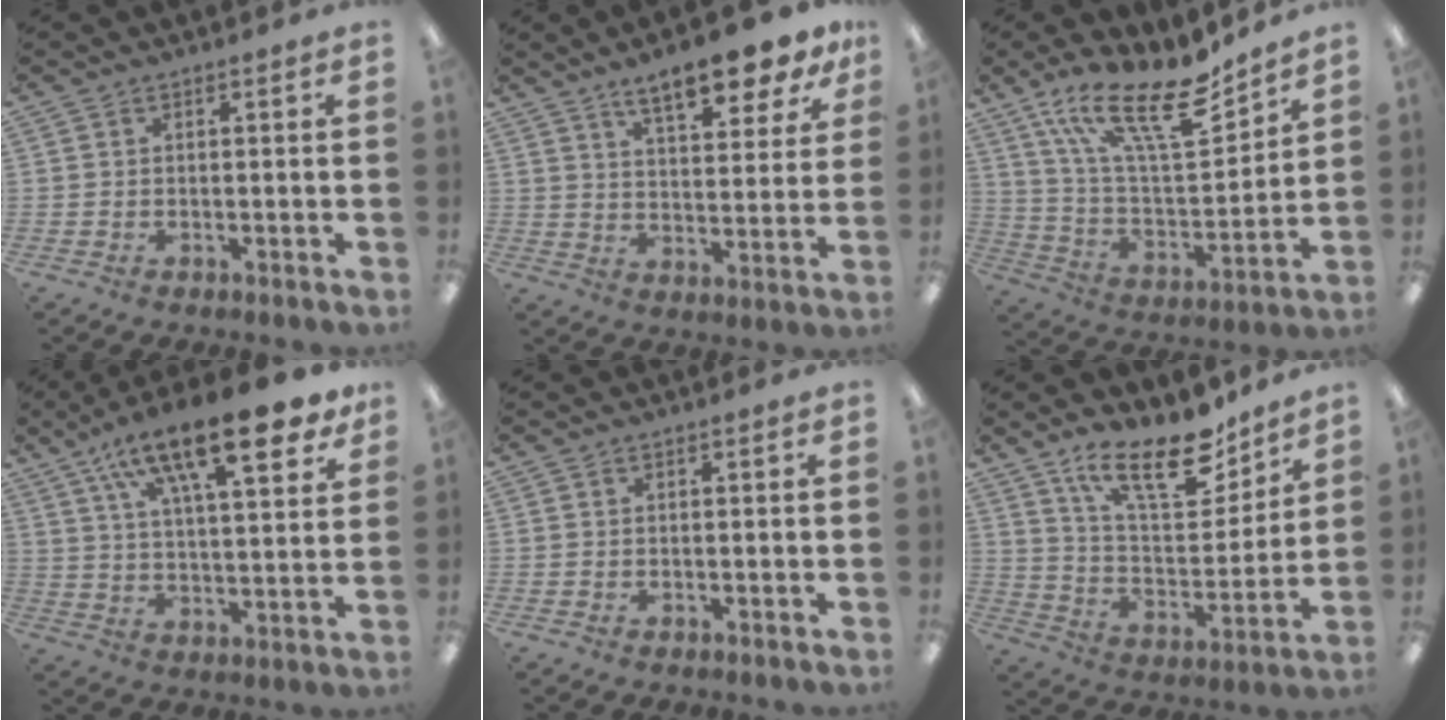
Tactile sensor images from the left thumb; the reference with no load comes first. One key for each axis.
{"total": 11.9, "fx": 9.2, "fy": 3.4, "fz": 6.8, "tx": -0.098, "ty": -0.050, "tz": 0.156}
{"total": 20.9, "fx": 14.8, "fy": 6.4, "fz": 13.3, "tx": -0.236, "ty": -0.093, "tz": 0.252}
{"total": 20.4, "fx": 12.8, "fy": 6.6, "fz": 14.4, "tx": -0.226, "ty": -0.063, "tz": 0.204}
{"total": 0.0}
{"total": 19.4, "fx": 13.3, "fy": 7.4, "fz": 12.0, "tx": -0.196, "ty": -0.079, "tz": 0.226}